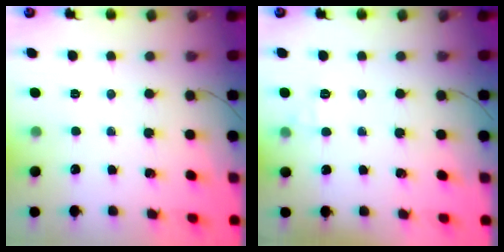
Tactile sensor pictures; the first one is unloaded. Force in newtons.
{"total": 5.3, "press": 5.1, "slide": 1.5}